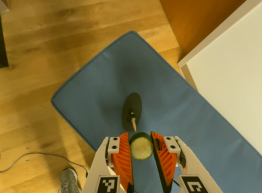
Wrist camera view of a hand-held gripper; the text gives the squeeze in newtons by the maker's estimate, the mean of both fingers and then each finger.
{"total": 9.5, "left": 9.4, "right": 9.5}